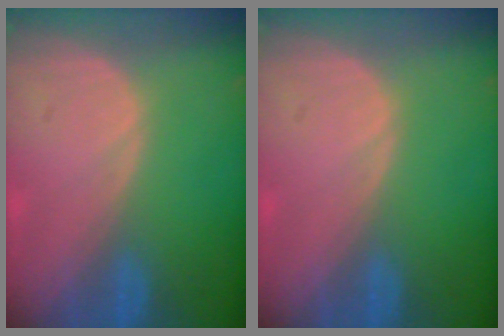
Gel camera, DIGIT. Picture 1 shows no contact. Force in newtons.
{"total": 0.0}